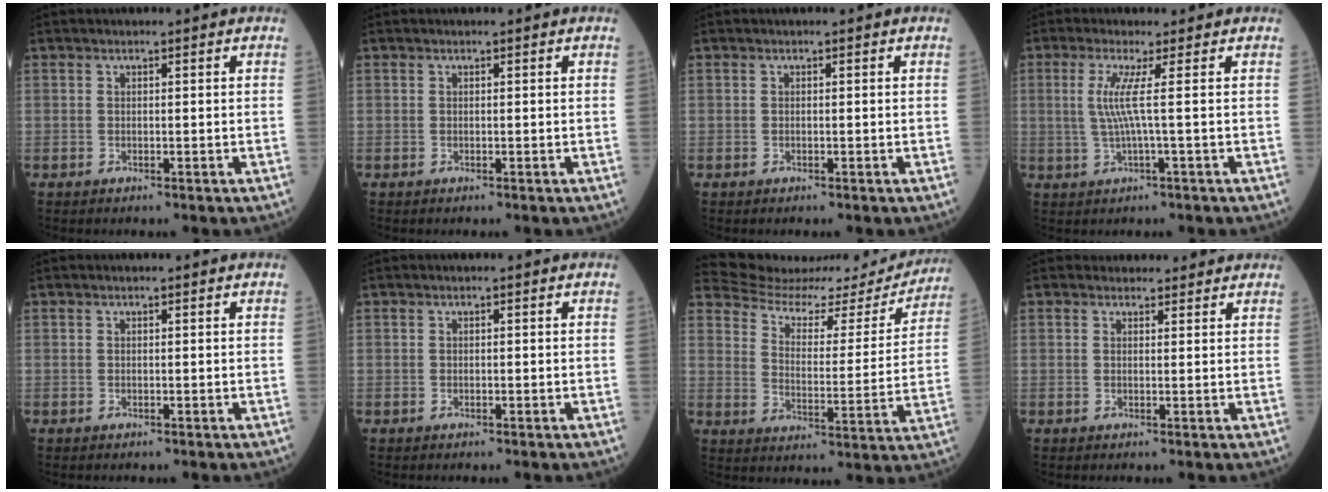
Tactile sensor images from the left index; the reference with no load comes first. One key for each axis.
{"total": 0.0}
{"total": 0.0}
{"total": 3.9, "fx": 0.3, "fy": -1.0, "fz": 3.7, "tx": -0.088, "ty": -0.001, "tz": 0.006}
{"total": 0.0}
{"total": 0.0}
{"total": 18.1, "fx": 17.7, "fy": 3.4, "fz": 1.7, "tx": -0.027, "ty": -0.047, "tz": 0.227}
{"total": 3.5, "fx": 3.2, "fy": 1.3, "fz": 0.2, "tx": 0.000, "ty": 0.009, "tz": 0.038}